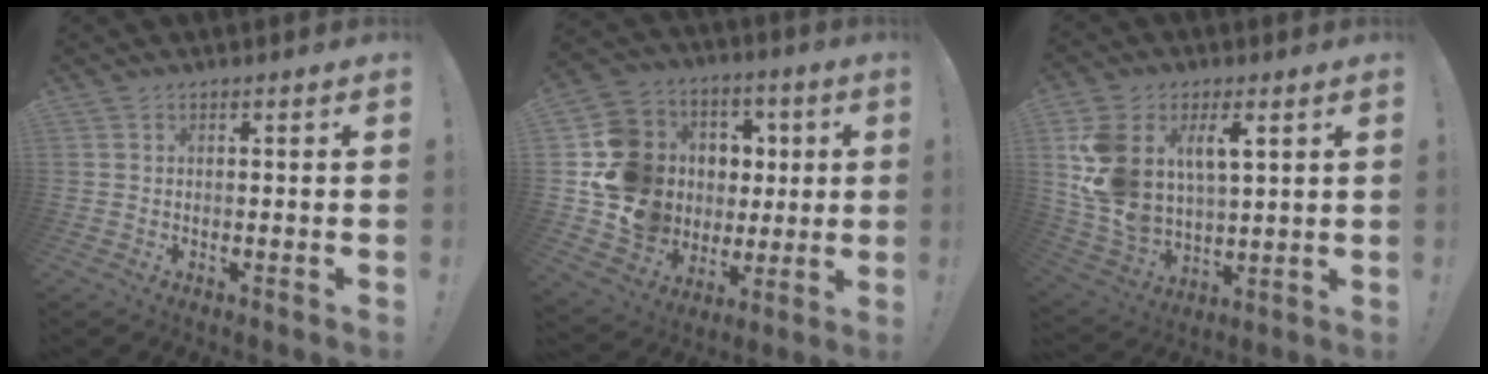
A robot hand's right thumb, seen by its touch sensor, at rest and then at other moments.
{"total": 17.9, "force": [1.4, 16.5, 6.8], "torque": [-0.122, 0.004, 0.080]}
{"total": 15.2, "force": [6.1, 9.8, 9.8], "torque": [-0.217, -0.031, 0.114]}